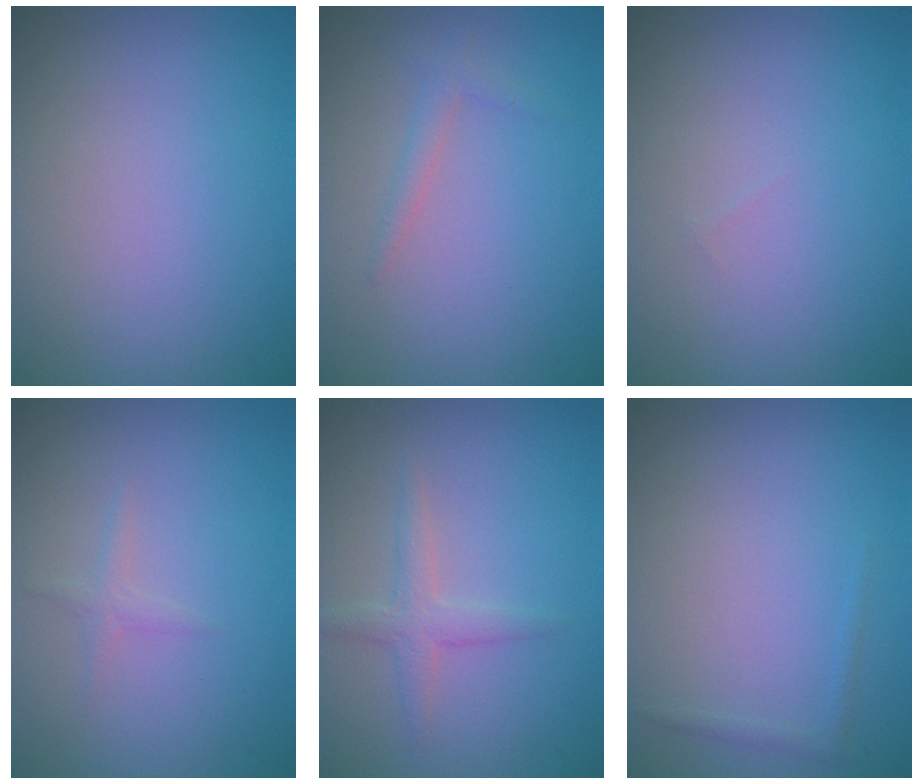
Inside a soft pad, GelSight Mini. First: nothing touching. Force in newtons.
{"total": 1.3, "press": 1.3, "slide": 0.1}
{"total": 0.0}
{"total": 0.8, "press": 0.8, "slide": 0.1}
{"total": 1.9, "press": 1.9, "slide": 0.1}
{"total": 0.6, "press": 0.6, "slide": 0.1}